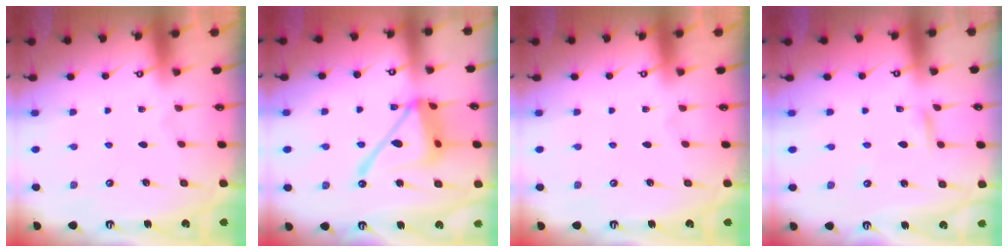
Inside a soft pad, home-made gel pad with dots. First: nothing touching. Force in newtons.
{"total": 16.4, "press": 16.3, "slide": 1.8}
{"total": 0.0}
{"total": 2.4, "press": 2.4, "slide": 0.0}